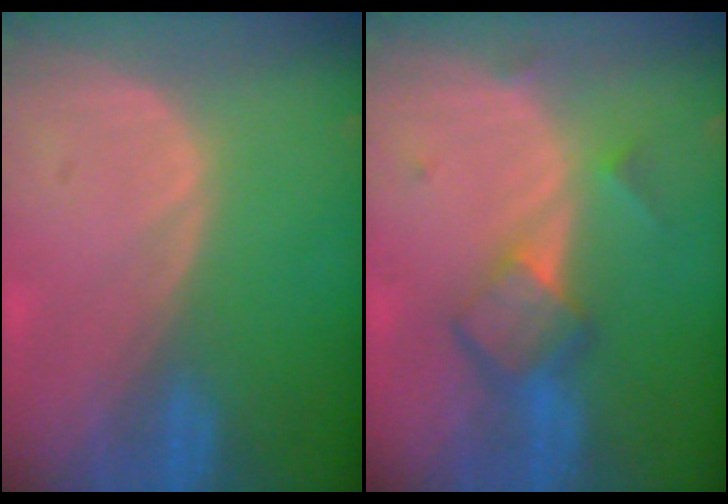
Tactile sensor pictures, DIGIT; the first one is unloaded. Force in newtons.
{"total": 5.9, "press": 5.0, "slide": 3.2}